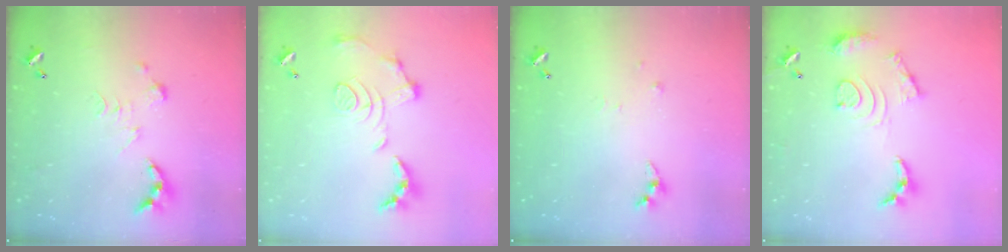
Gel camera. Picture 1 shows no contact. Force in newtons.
{"total": 1.5, "press": 0.8, "slide": 1.3}
{"total": 4.9, "press": 4.9, "slide": 0.4}
{"total": 13.0, "press": 12.9, "slide": 1.1}